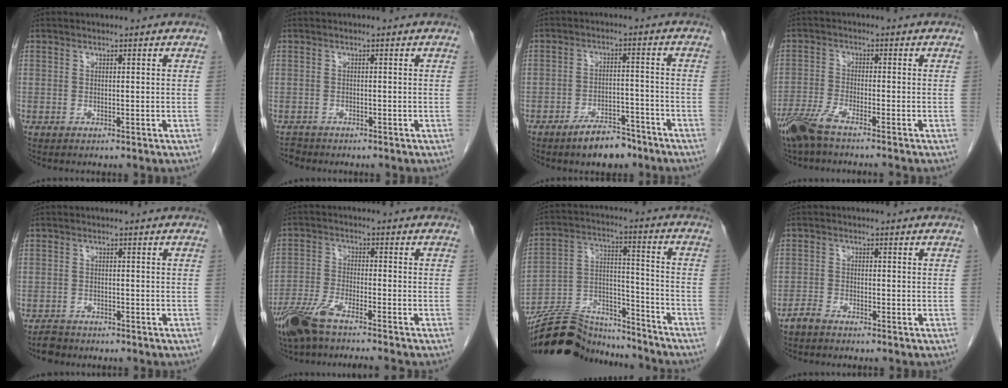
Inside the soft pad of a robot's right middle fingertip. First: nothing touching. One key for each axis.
{"total": 1.1, "fx": -1.0, "fy": 0.2, "fz": -0.2, "tx": 0.000, "ty": -0.003, "tz": -0.018}
{"total": 6.1, "fx": -4.7, "fy": 2.4, "fz": 3.1, "tx": -0.052, "ty": 0.003, "tz": -0.072}
{"total": 5.9, "fx": -4.7, "fy": 0.2, "fz": 3.5, "tx": -0.073, "ty": -0.017, "tz": -0.094}
{"total": 2.2, "fx": -2.0, "fy": 0.9, "fz": 0.2, "tx": -0.010, "ty": -0.002, "tz": -0.033}
{"total": 9.0, "fx": -7.3, "fy": 0.3, "fz": 5.2, "tx": -0.101, "ty": -0.025, "tz": -0.135}
{"total": 19.3, "fx": -18.1, "fy": 3.7, "fz": 5.4, "tx": -0.119, "ty": 0.018, "tz": -0.299}
{"total": 1.6, "fx": -1.5, "fy": 0.3, "fz": 0.3, "tx": -0.007, "ty": -0.001, "tz": -0.030}